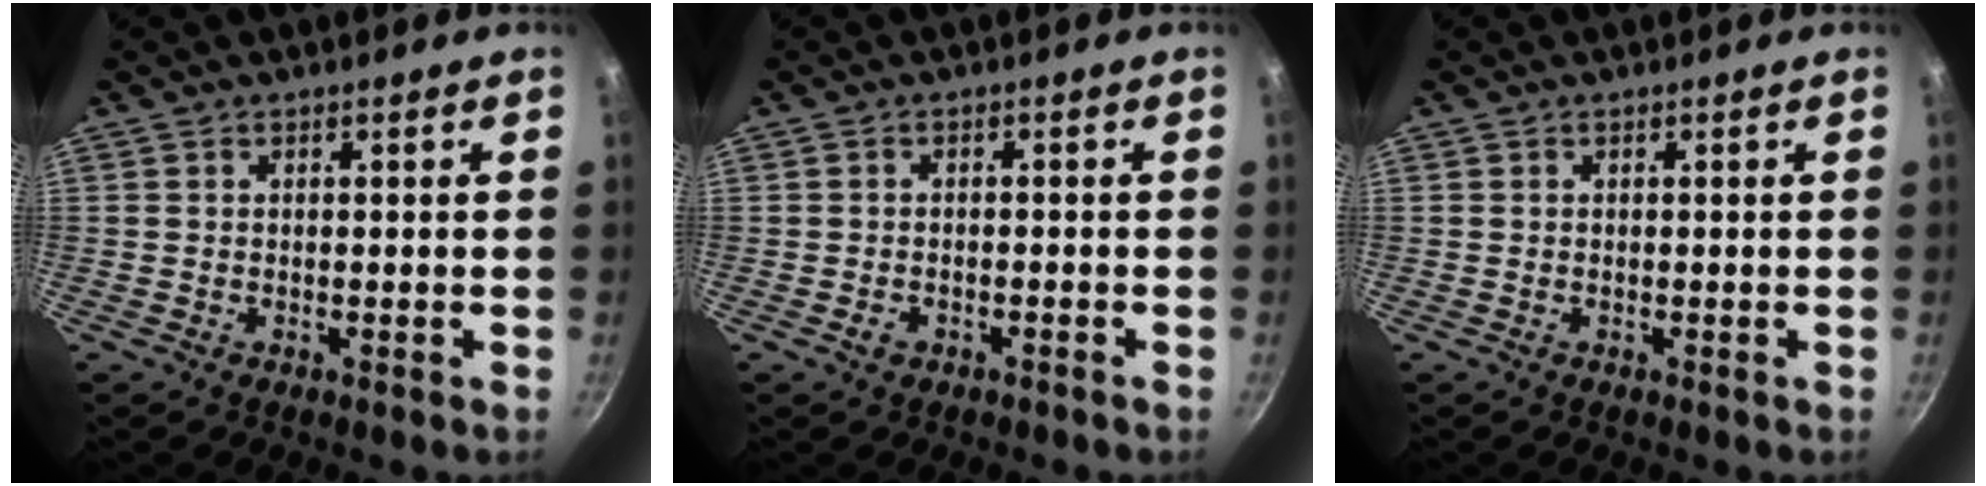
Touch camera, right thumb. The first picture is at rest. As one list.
[{"total": 1.5, "force": [-1.0, 0.8, 0.8], "torque": [-0.018, 0.011, -0.015]}, {"total": 0.0}]